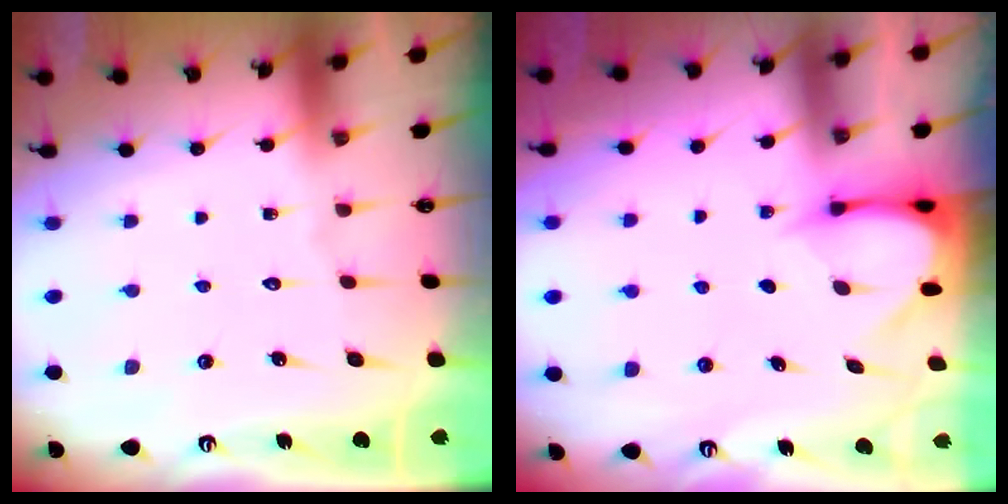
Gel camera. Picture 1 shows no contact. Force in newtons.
{"total": 3.7, "press": 3.6, "slide": 0.3}